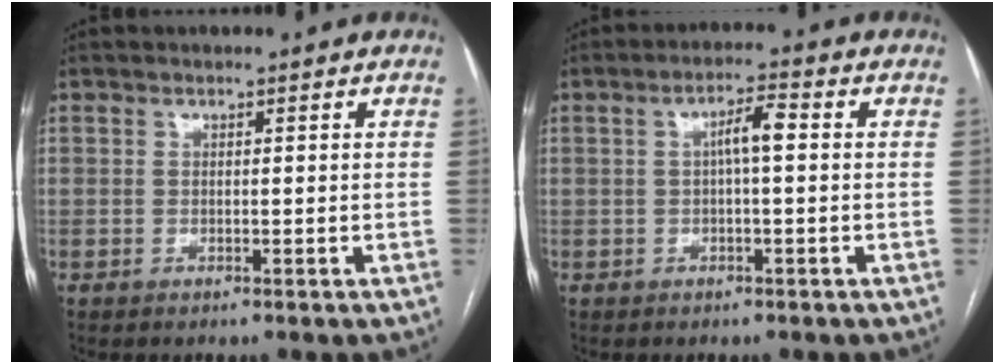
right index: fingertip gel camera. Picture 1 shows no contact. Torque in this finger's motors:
{"motor_torque": [0.37, 0.00, 0.22, 0.06]}